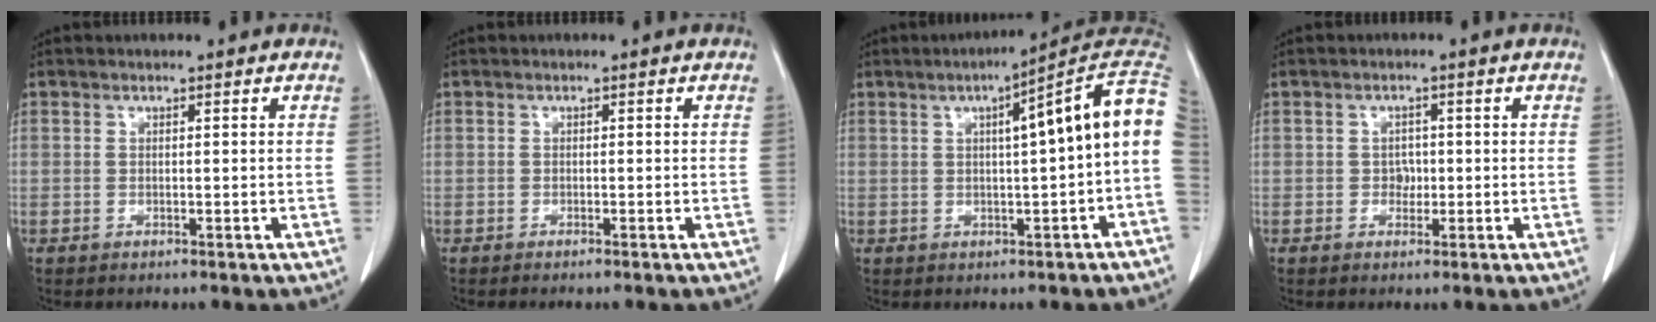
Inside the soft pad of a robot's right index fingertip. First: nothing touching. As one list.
[{"total": 0.9, "force": [-0.7, 0.0, 0.5], "torque": [-0.010, -0.002, -0.010]}, {"total": 10.5, "force": [1.6, -0.2, 10.4], "torque": [-0.133, 0.034, 0.016]}, {"total": 1.7, "force": [-0.2, 1.4, 0.9], "torque": [-0.012, 0.004, -0.003]}]